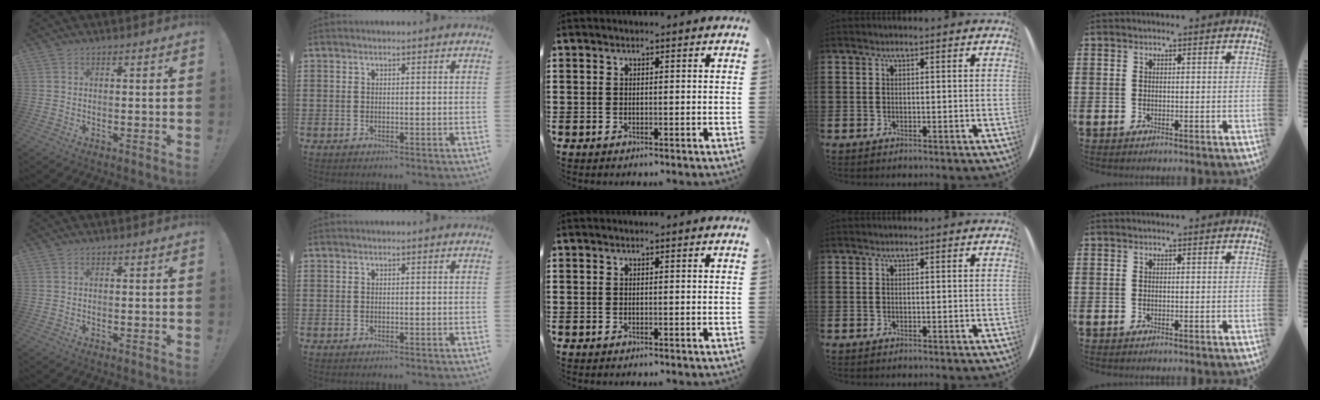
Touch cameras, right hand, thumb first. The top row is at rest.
{}